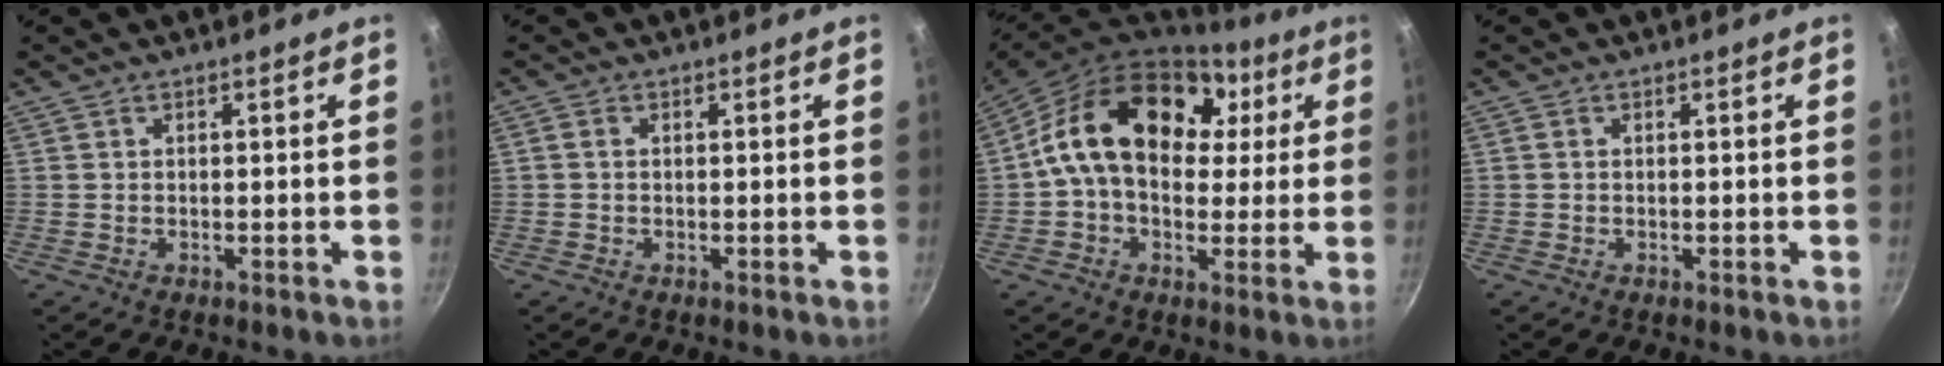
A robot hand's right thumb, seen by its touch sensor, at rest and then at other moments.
{"total": 0.9, "force": [0.0, 0.7, 0.6], "torque": [-0.011, 0.005, -0.001]}
{"total": 20.7, "force": [4.7, 14.6, 13.9], "torque": [-0.212, 0.021, 0.061]}
{"total": 0.0}